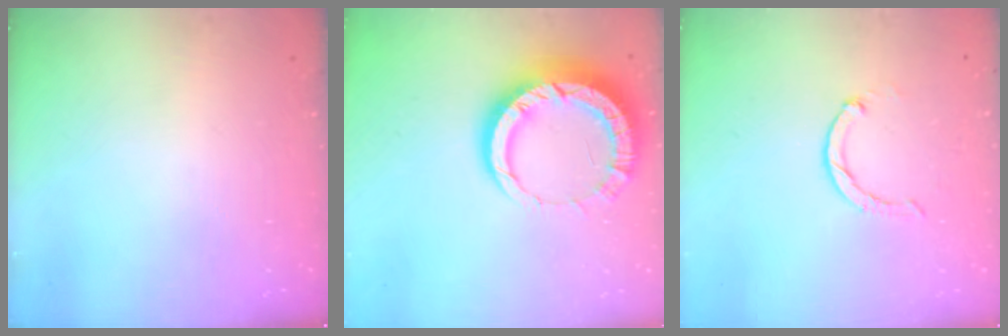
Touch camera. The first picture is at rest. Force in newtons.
{"total": 12.4, "press": 12.3, "slide": 1.2}
{"total": 1.9, "press": 1.9, "slide": 0.3}